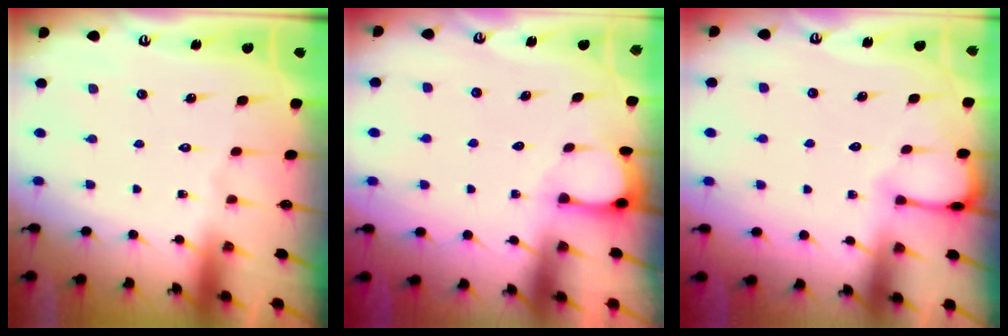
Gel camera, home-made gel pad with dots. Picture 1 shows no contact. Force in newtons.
{"total": 2.3, "press": 2.2, "slide": 0.4}
{"total": 3.0, "press": 3.0, "slide": 0.3}